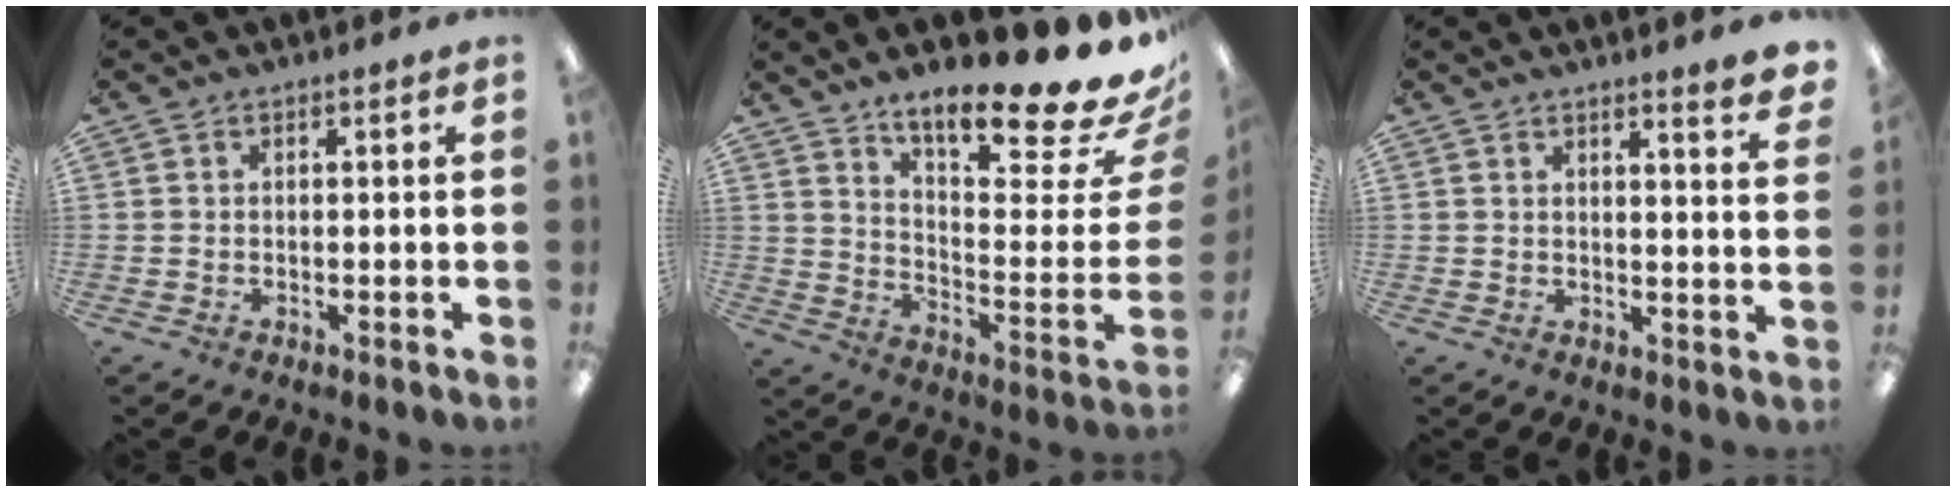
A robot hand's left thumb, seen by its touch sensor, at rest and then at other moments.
{"total": 20.1, "force": [15.8, 3.3, 12.0], "torque": [-0.151, -0.134, 0.244]}
{"total": 4.3, "force": [3.6, -0.2, 2.3], "torque": [-0.030, -0.029, 0.058]}